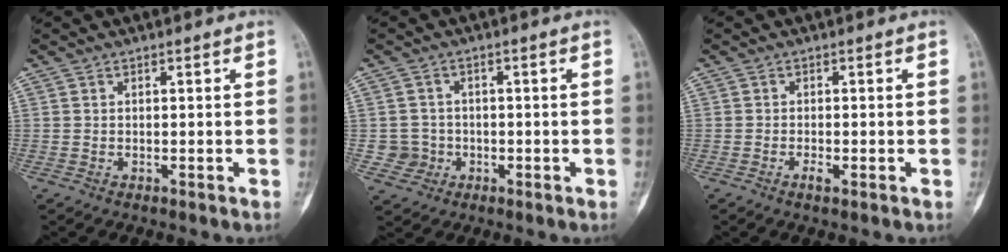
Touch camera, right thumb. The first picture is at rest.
{"total": 3.9, "force": [-0.7, 3.8, 0.1], "torque": [0.024, 0.011, -0.015]}
{"total": 1.6, "force": [-0.7, 0.5, 1.3], "torque": [-0.023, 0.000, -0.014]}